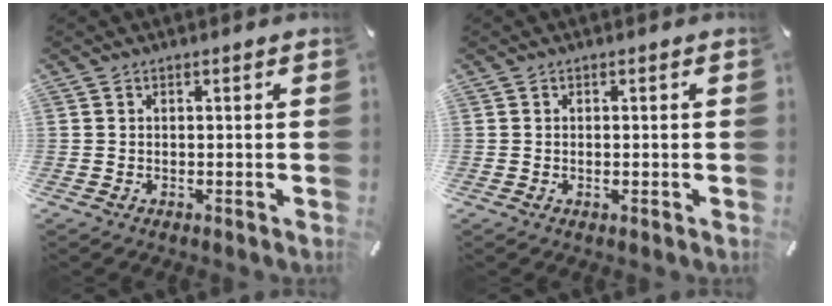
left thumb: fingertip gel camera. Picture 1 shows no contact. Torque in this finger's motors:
{"motor_torque": [0.13, 0.11, -0.01, -0.07, -0.05]}